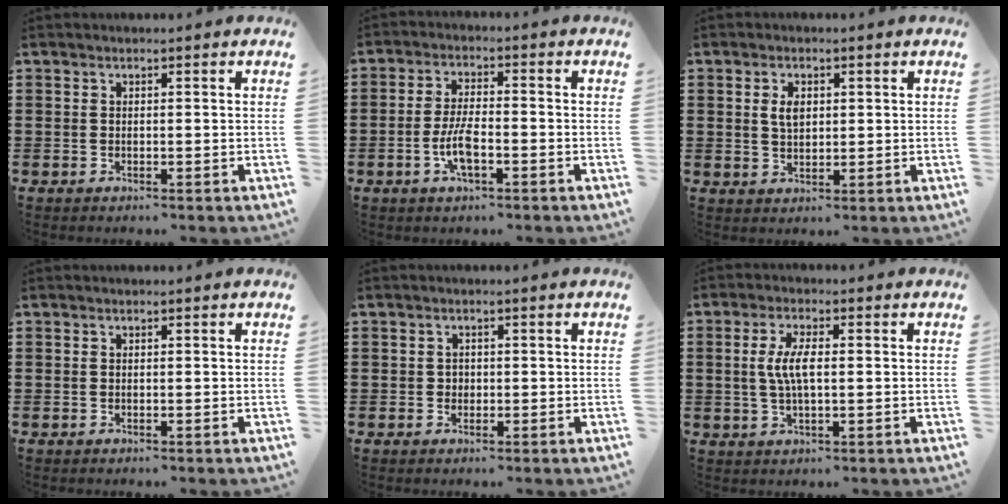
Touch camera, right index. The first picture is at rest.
{"total": 5.6, "force": [-1.9, 1.8, 5.0], "torque": [-0.114, -0.003, -0.041]}
{"total": 2.9, "force": [0.7, 1.6, 2.3], "torque": [-0.049, 0.008, 0.011]}
{"total": 0.0}
{"total": 0.8, "force": [0.0, 0.8, 0.2], "torque": [-0.008, 0.003, -0.002]}
{"total": 5.3, "force": [0.3, 1.6, 5.0], "torque": [-0.110, 0.000, -0.003]}